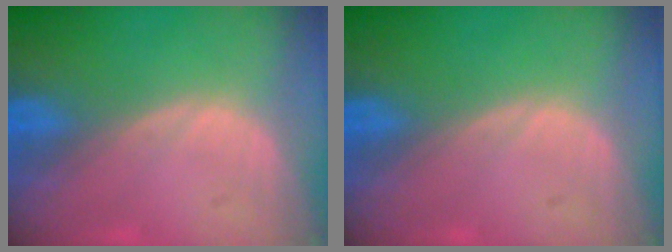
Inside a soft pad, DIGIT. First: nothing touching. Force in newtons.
{"total": 0.0}